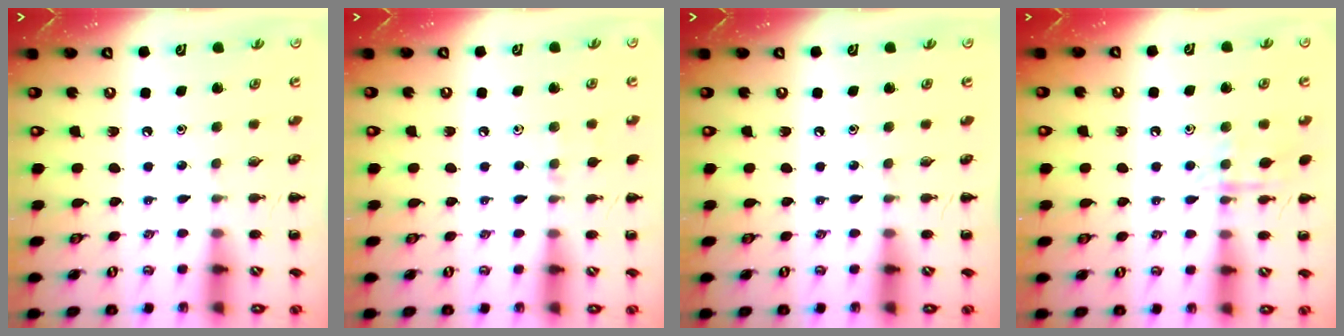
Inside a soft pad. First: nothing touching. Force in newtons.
{"total": 4.9, "press": 4.6, "slide": 1.7}
{"total": 0.0}
{"total": 8.8, "press": 8.8, "slide": 0.6}